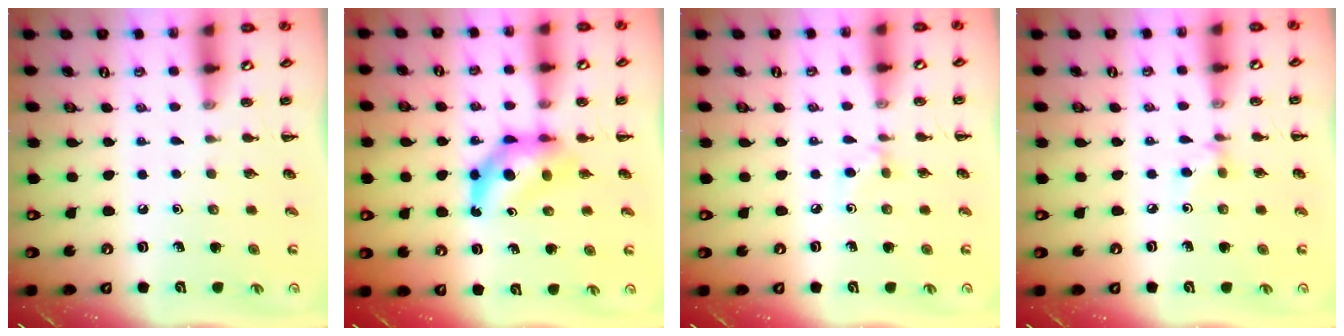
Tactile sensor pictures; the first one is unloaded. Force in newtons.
{"total": 7.2, "press": 7.0, "slide": 1.7}
{"total": 3.7, "press": 3.5, "slide": 1.4}
{"total": 3.0, "press": 2.8, "slide": 0.9}